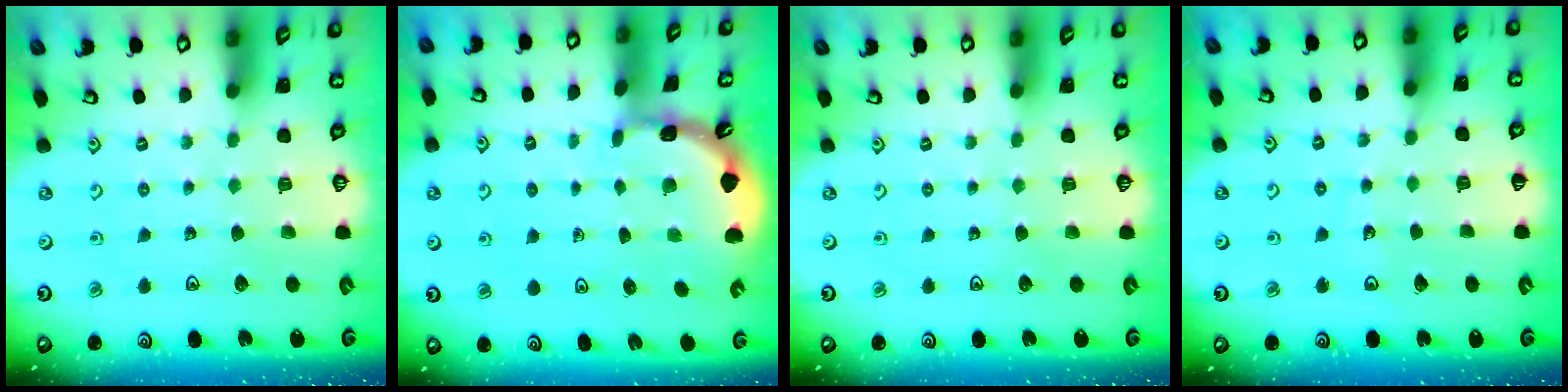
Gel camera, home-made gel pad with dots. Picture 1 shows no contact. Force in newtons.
{"total": 1.6, "press": 1.6, "slide": 0.1}
{"total": 0.0}
{"total": 3.0, "press": 3.0, "slide": 0.2}